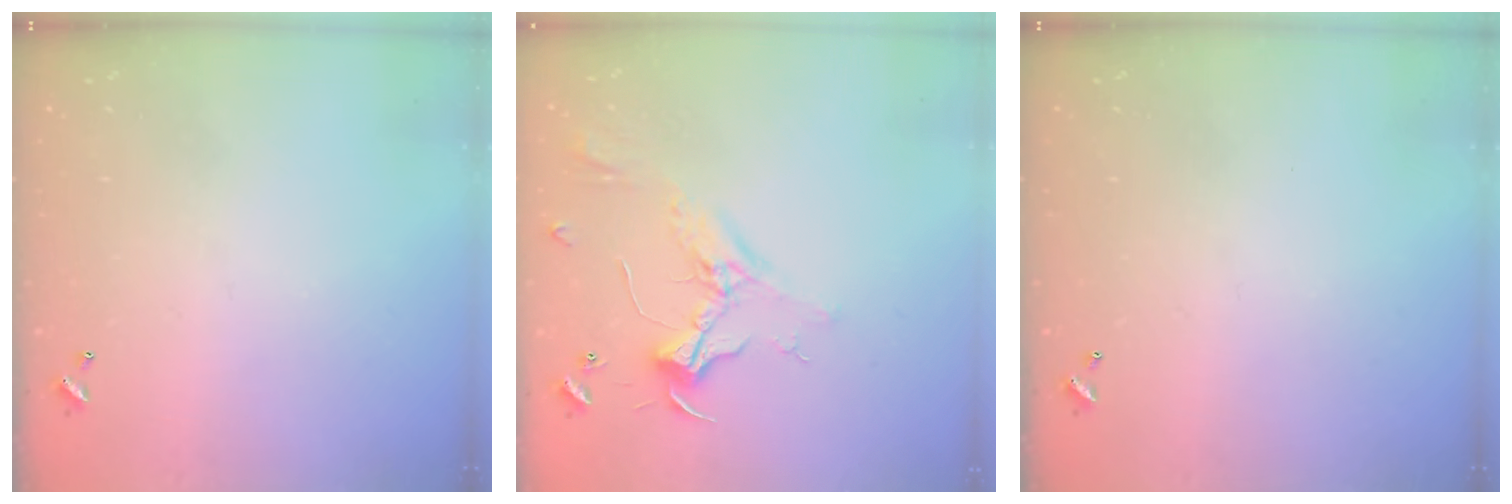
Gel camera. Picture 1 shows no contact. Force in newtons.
{"total": 2.4, "press": 2.3, "slide": 0.7}
{"total": 0.0}